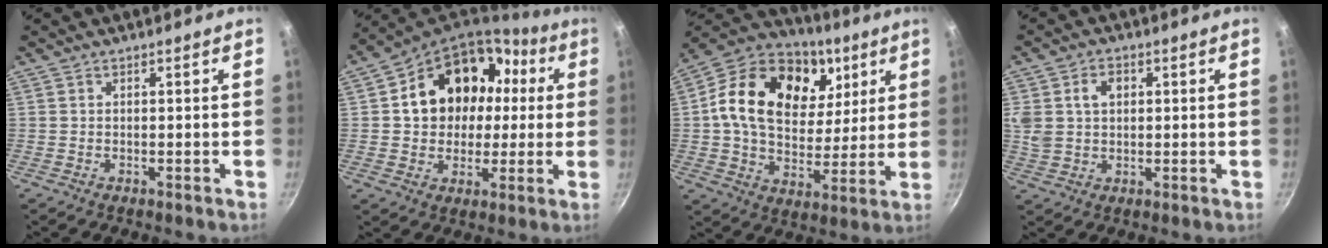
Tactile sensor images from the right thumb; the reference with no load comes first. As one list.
[{"total": 19.4, "force": [3.2, 15.4, 11.4], "torque": [-0.160, 0.042, 0.054]}, {"total": 25.2, "force": [8.1, 17.3, 16.5], "torque": [-0.264, -0.012, 0.125]}, {"total": 7.8, "force": [2.2, 6.0, 4.6], "torque": [-0.075, 0.001, 0.039]}]